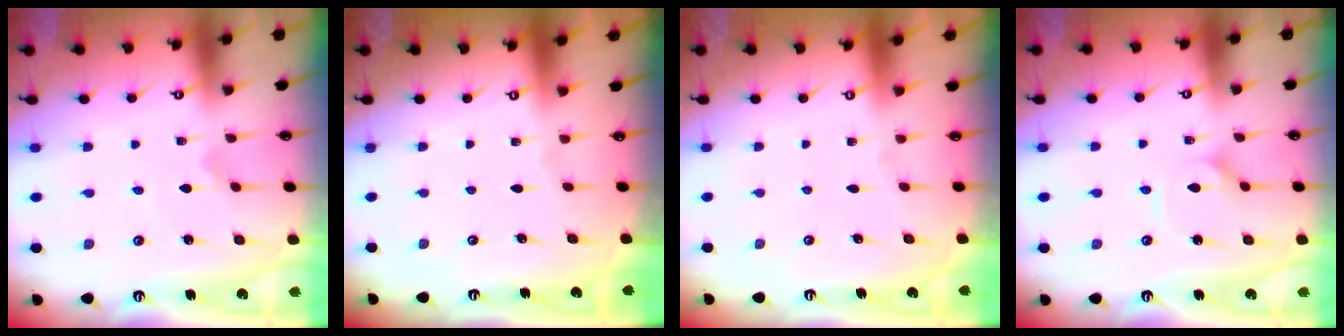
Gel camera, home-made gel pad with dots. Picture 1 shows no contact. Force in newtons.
{"total": 0.0}
{"total": 0.0}
{"total": 2.9, "press": 2.9, "slide": 0.2}